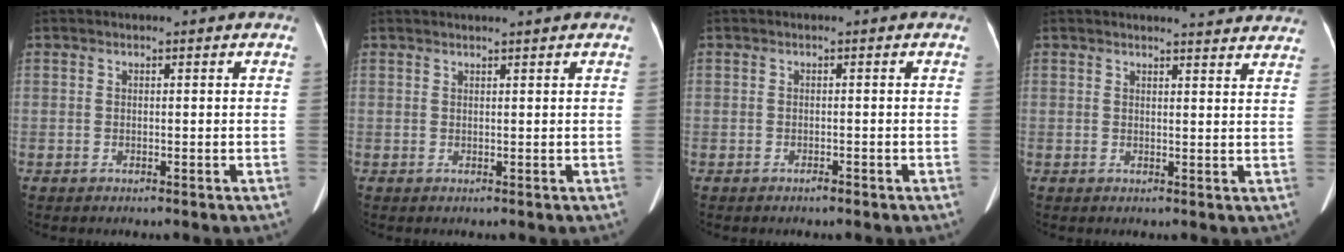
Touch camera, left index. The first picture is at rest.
{"total": 2.4, "force": [2.1, -0.5, 0.9], "torque": [-0.010, 0.016, 0.034]}
{"total": 0.8, "force": [-0.7, 0.1, 0.3], "torque": [-0.008, -0.005, -0.009]}
{"total": 9.6, "force": [9.3, 0.8, 2.3], "torque": [-0.016, -0.021, 0.084]}